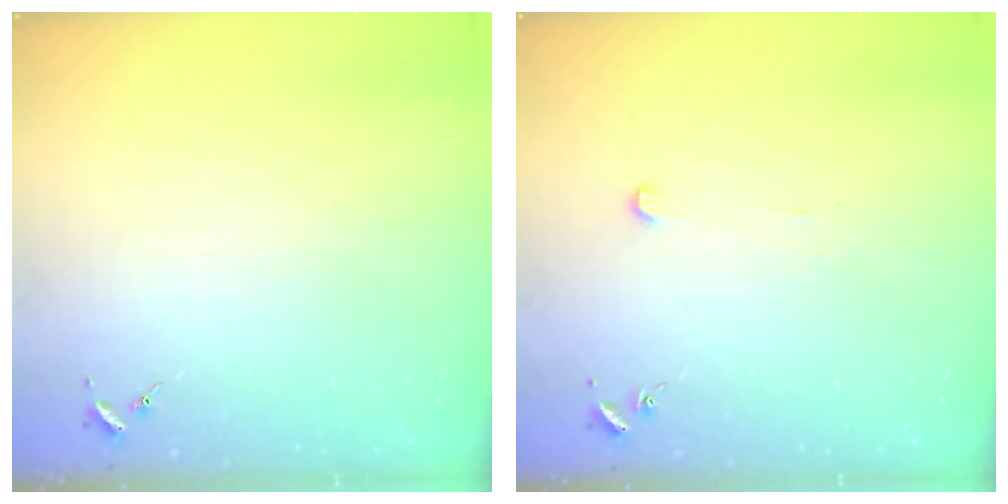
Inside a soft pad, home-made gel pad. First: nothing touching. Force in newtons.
{"total": 2.9, "press": 2.9, "slide": 0.2}